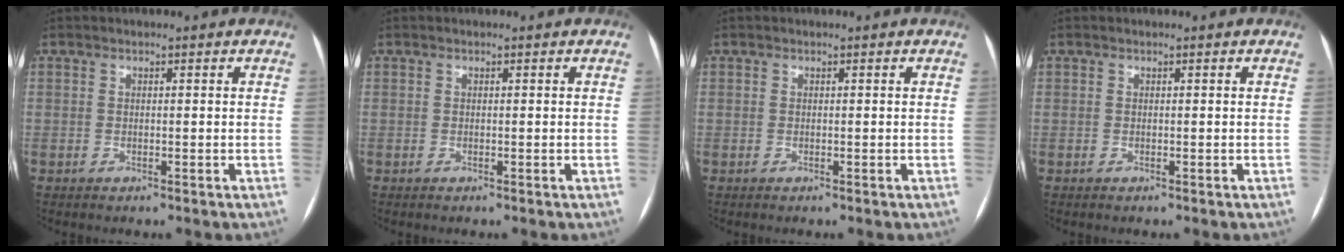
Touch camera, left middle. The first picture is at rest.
{"total": 0.0}
{"total": 0.0}
{"total": 0.0}